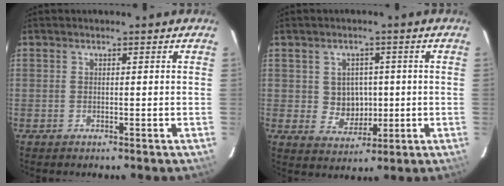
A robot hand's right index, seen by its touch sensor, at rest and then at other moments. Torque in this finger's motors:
{"motor_torque": [0.06, 0.06, 0.11, 0.01]}